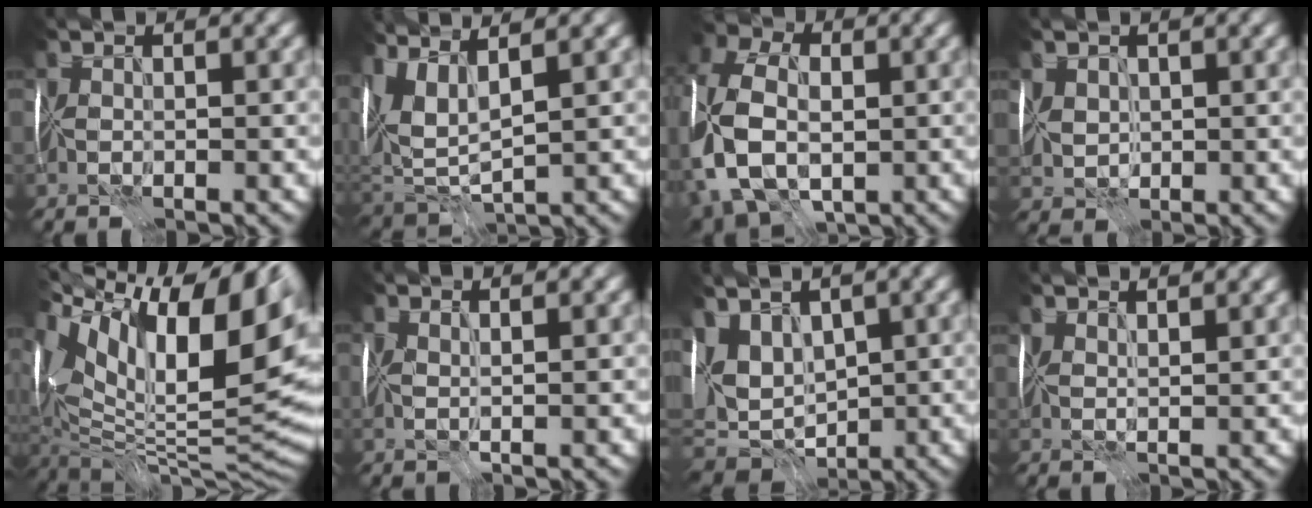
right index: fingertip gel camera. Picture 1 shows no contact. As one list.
[{"total": 6.0, "force": [2.6, 1.9, 5.0], "torque": [-0.120, -0.001, 0.058]}, {"total": 13.7, "force": [-3.1, 9.5, 9.4], "torque": [-0.196, -0.008, -0.062]}, {"total": 1.8, "force": [0.6, 1.4, 0.9], "torque": [-0.033, -0.001, 0.028]}, {"total": 17.4, "force": [4.5, 7.3, 15.2], "torque": [-0.232, 0.000, 0.097]}, {"total": 1.0, "force": [0.3, -0.7, 0.7], "torque": [-0.011, -0.003, 0.005]}, {"total": 8.1, "force": [2.5, 5.1, 5.8], "torque": [-0.117, 0.012, 0.057]}, {"total": 3.4, "force": [3.1, 0.4, 1.5], "torque": [-0.028, 0.003, 0.049]}]